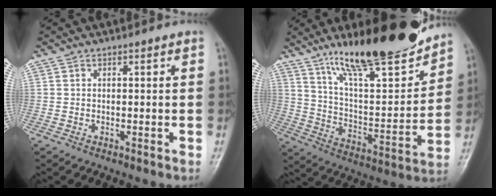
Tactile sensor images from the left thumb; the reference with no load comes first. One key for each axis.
{"total": 21.8, "fx": 16.5, "fy": 5.0, "fz": 13.2, "tx": -0.177, "ty": -0.087, "tz": 0.281}